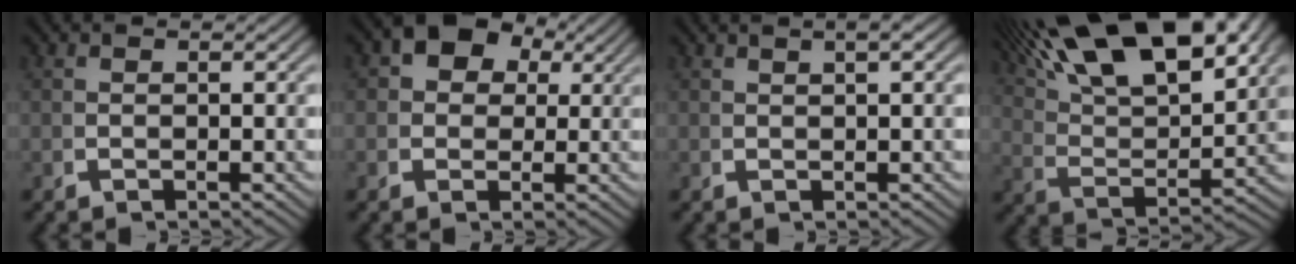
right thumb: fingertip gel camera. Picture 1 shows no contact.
{"total": 5.2, "force": [2.5, 3.5, 2.9], "torque": [-0.061, 0.001, 0.040]}
{"total": 2.3, "force": [1.4, 0.3, 1.8], "torque": [-0.015, 0.014, 0.022]}
{"total": 13.4, "force": [6.8, 6.6, 9.4], "torque": [-0.176, 0.005, 0.112]}